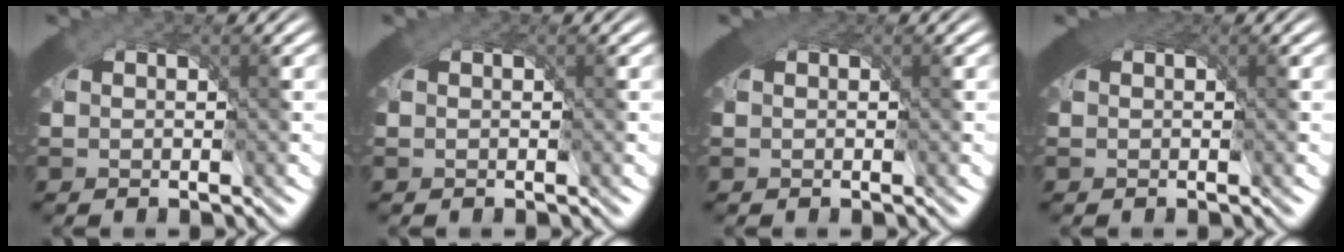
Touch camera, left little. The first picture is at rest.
{"total": 0.0}
{"total": 1.4, "force": [0.8, 0.8, 0.9], "torque": [-0.015, -0.002, 0.013]}
{"total": 2.1, "force": [1.0, 1.1, 1.5], "torque": [-0.026, -0.006, 0.017]}